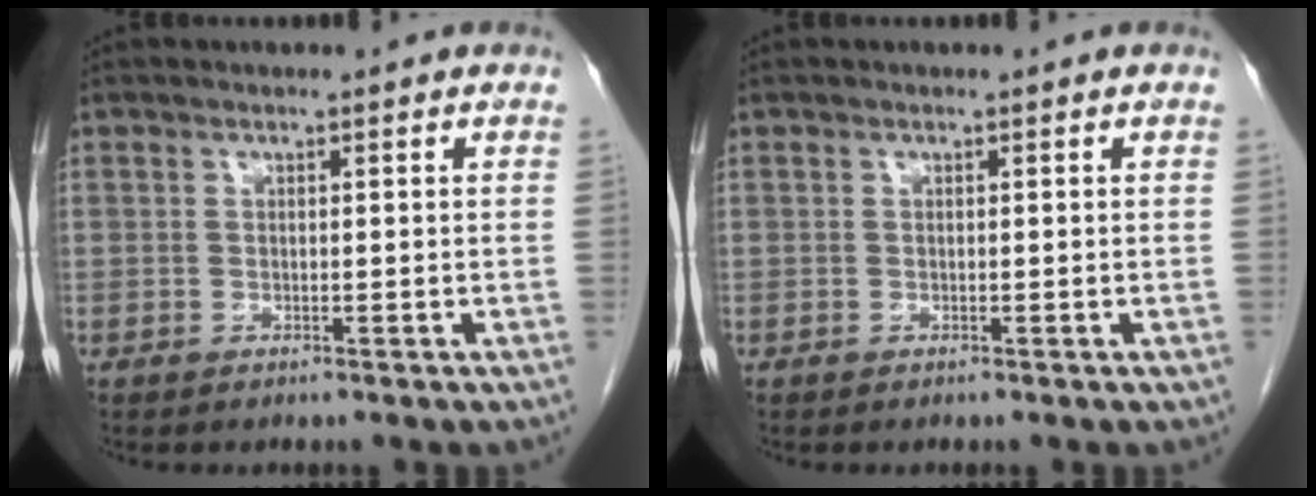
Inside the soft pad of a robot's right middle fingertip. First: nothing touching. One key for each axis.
{"total": 0.0}